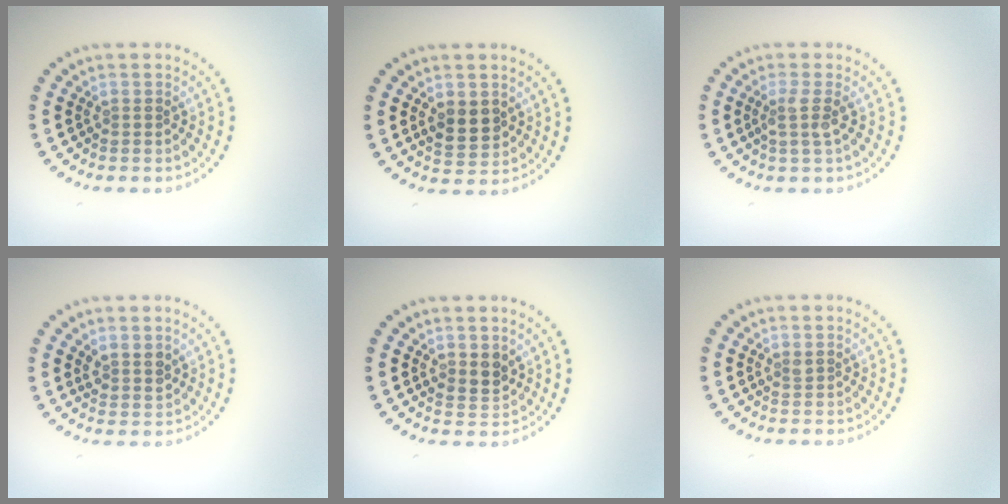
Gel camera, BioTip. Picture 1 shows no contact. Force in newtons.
{"total": 2.6, "press": 2.6, "slide": 0.5}
{"total": 1.8, "press": 1.4, "slide": 1.2}
{"total": 1.9, "press": 1.7, "slide": 1.0}
{"total": 1.9, "press": 1.8, "slide": 0.7}
{"total": 0.5, "press": 0.5, "slide": 0.3}